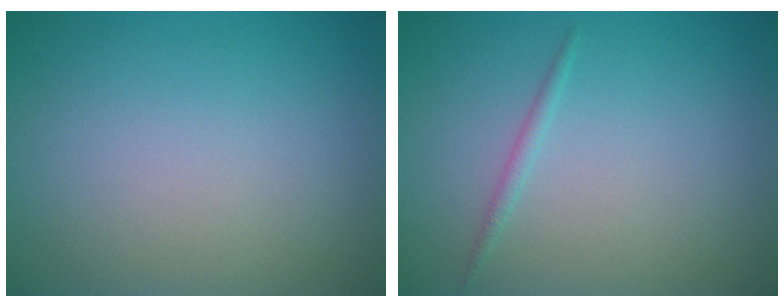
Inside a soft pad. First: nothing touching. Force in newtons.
{"total": 0.8, "press": 0.8, "slide": 0.0}